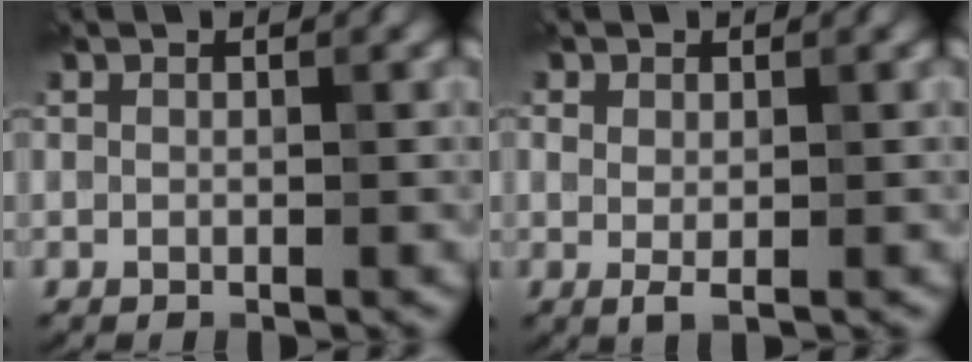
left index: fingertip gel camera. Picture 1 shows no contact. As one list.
[{"total": 1.1, "force": [0.2, 0.6, 0.9], "torque": [-0.018, -0.003, 0.005]}]